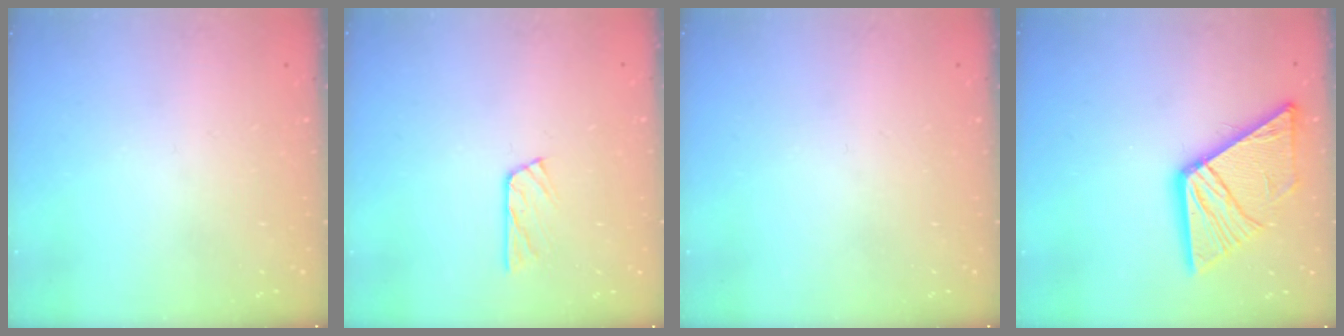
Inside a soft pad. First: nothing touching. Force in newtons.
{"total": 5.1, "press": 5.1, "slide": 0.5}
{"total": 0.0}
{"total": 15.2, "press": 15.1, "slide": 1.5}